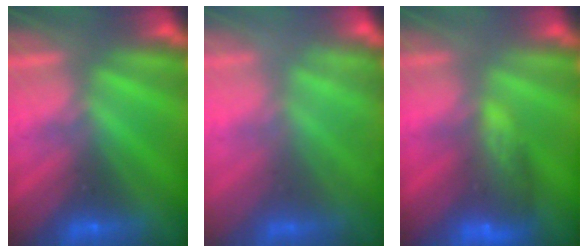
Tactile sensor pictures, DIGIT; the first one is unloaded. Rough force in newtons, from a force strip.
{"total": 2.2}
{"total": 7.3}